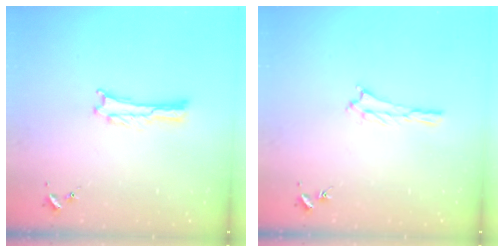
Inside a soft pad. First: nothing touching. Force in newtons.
{"total": 1.4, "press": 1.4, "slide": 0.3}